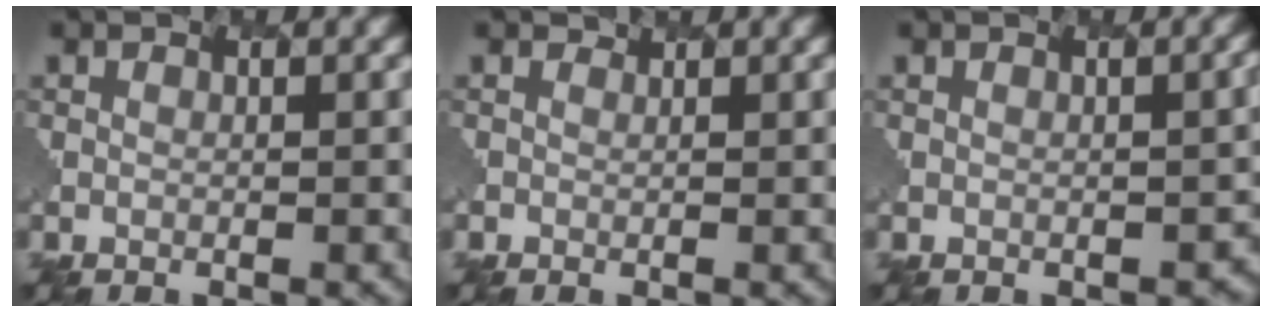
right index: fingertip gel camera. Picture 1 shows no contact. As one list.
[{"total": 1.0, "force": [0.7, 0.3, -0.7], "torque": [0.000, -0.010, 0.008]}, {"total": 3.3, "force": [-0.6, 1.5, 2.8], "torque": [-0.033, -0.011, -0.002]}]